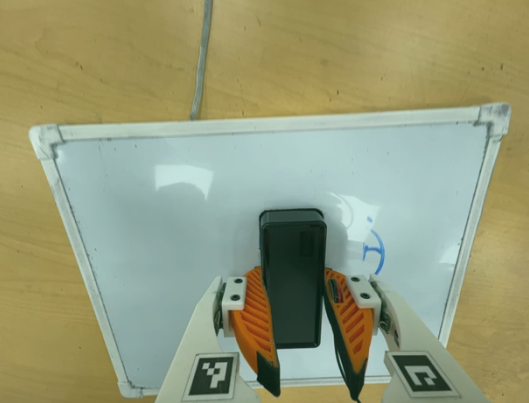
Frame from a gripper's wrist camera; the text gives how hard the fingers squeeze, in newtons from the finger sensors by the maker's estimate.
{"total": 13.8, "left": 13.1, "right": 14.4}